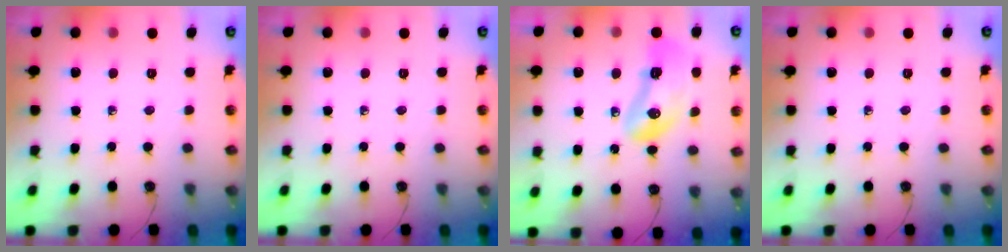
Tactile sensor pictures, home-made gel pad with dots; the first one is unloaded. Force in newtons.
{"total": 0.0}
{"total": 13.1, "press": 13.0, "slide": 1.3}
{"total": 0.0}